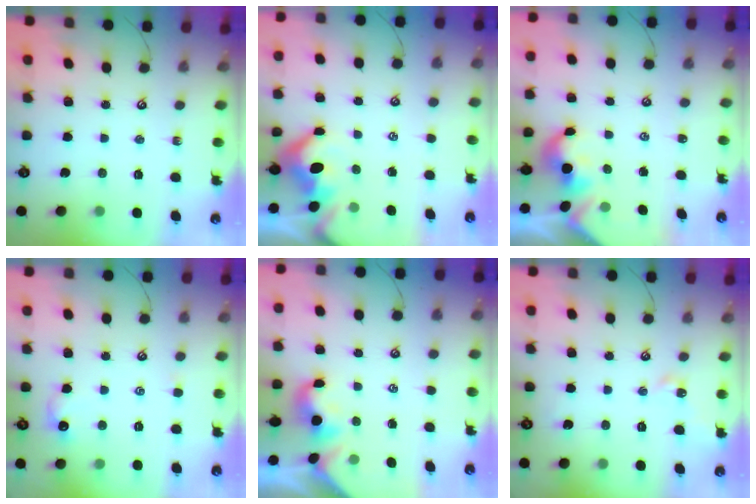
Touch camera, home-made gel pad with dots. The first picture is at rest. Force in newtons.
{"total": 2.0, "press": 1.8, "slide": 0.9}
{"total": 1.9, "press": 1.9, "slide": 0.2}
{"total": 0.8, "press": 0.6, "slide": 0.5}
{"total": 2.1, "press": 2.0, "slide": 0.4}
{"total": 1.9, "press": 1.9, "slide": 0.1}